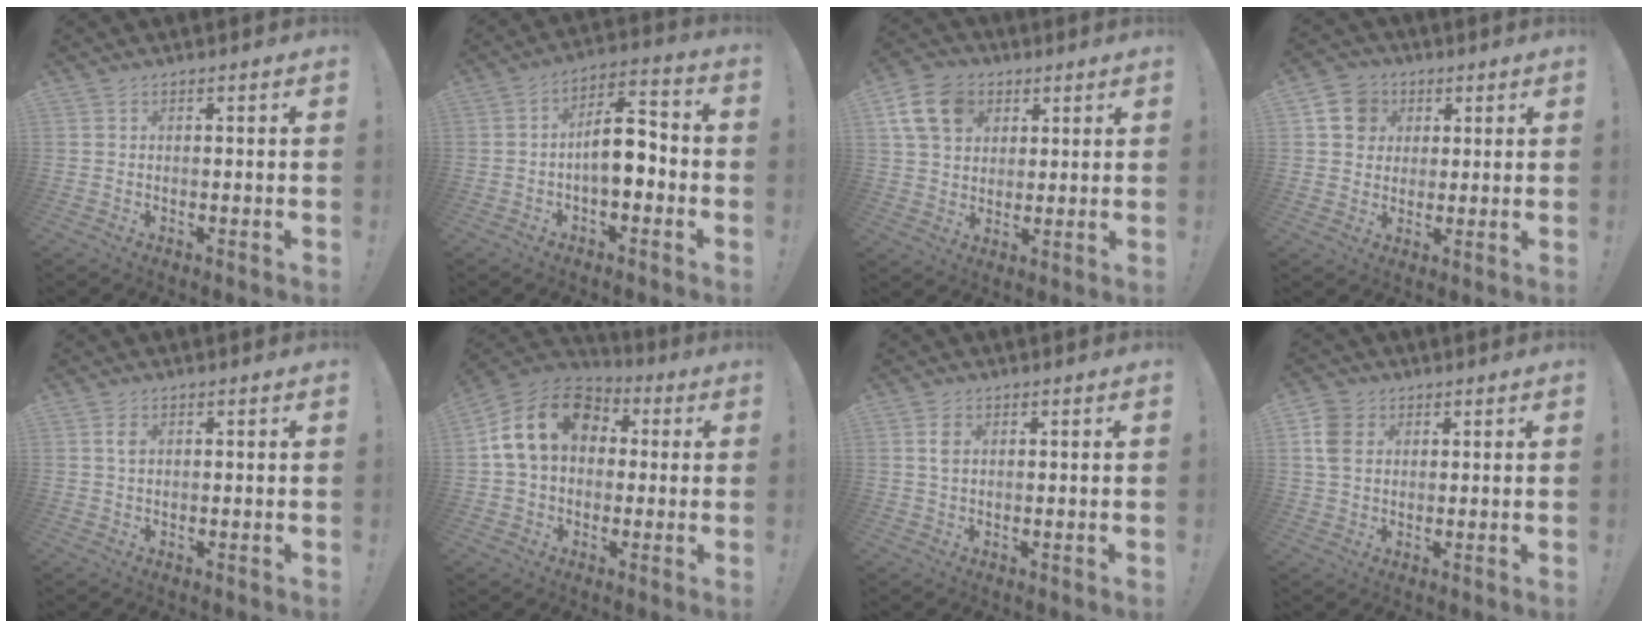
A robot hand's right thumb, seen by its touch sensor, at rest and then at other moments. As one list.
[{"total": 10.7, "force": [-2.0, 5.2, 9.1], "torque": [-0.141, 0.013, -0.034]}, {"total": 13.6, "force": [5.5, 10.4, 6.7], "torque": [-0.107, -0.015, 0.114]}, {"total": 9.8, "force": [3.2, 8.7, 3.3], "torque": [-0.040, -0.011, 0.065]}, {"total": 2.1, "force": [0.7, 1.2, 1.6], "torque": [-0.034, 0.004, 0.012]}, {"total": 17.4, "force": [4.2, 12.5, 11.3], "torque": [-0.182, 0.005, 0.076]}, {"total": 2.7, "force": [0.8, 1.5, 2.1], "torque": [-0.038, 0.002, 0.013]}, {"total": 7.7, "force": [1.9, 6.1, 4.3], "torque": [-0.084, 0.007, 0.041]}]